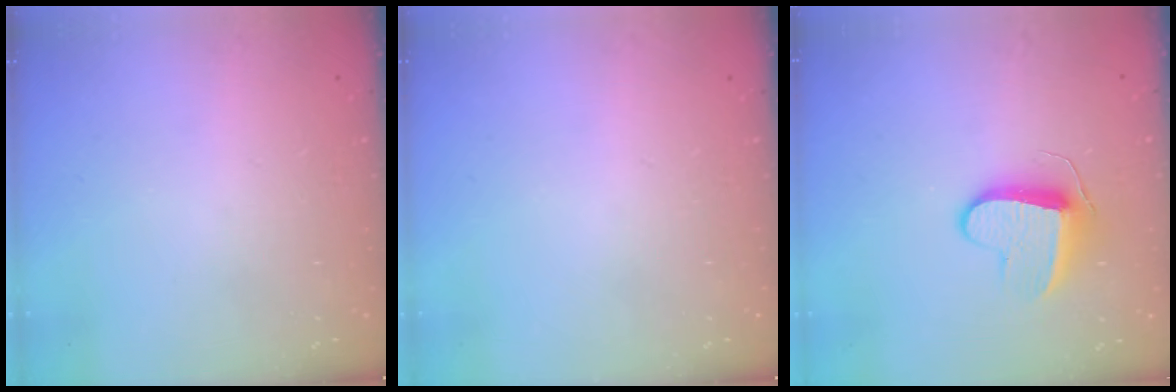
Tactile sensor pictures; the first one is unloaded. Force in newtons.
{"total": 0.0}
{"total": 9.3, "press": 9.3, "slide": 0.5}